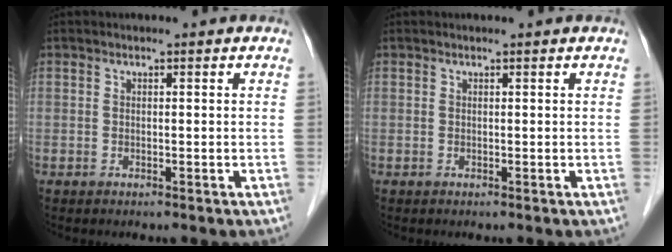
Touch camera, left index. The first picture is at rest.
{"total": 0.6, "force": [0.6, 0.0, 0.2], "torque": [-0.004, 0.004, 0.008]}